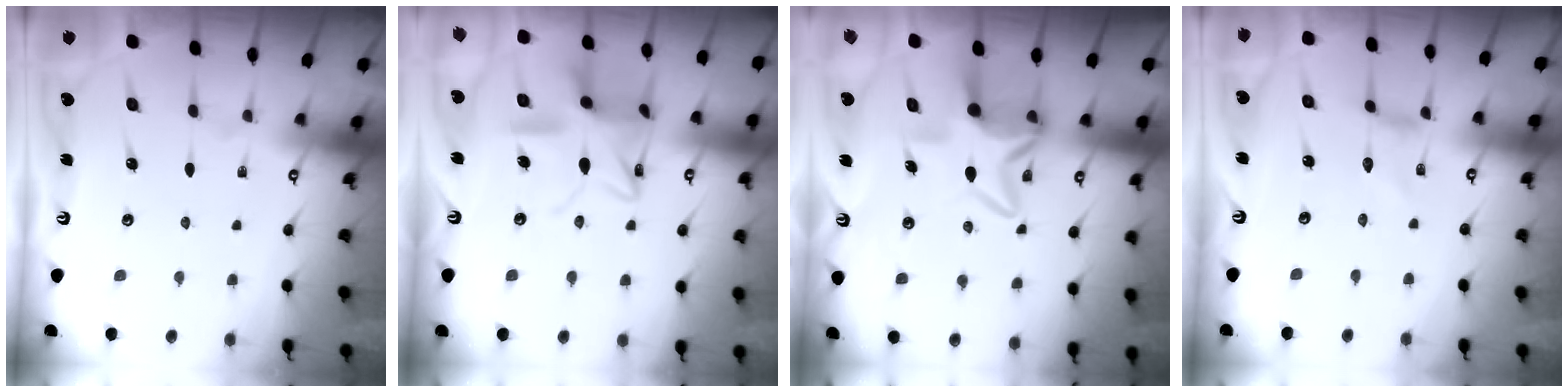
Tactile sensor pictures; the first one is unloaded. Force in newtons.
{"total": 13.3, "press": 13.3, "slide": 1.0}
{"total": 7.0, "press": 6.9, "slide": 1.2}
{"total": 0.0}